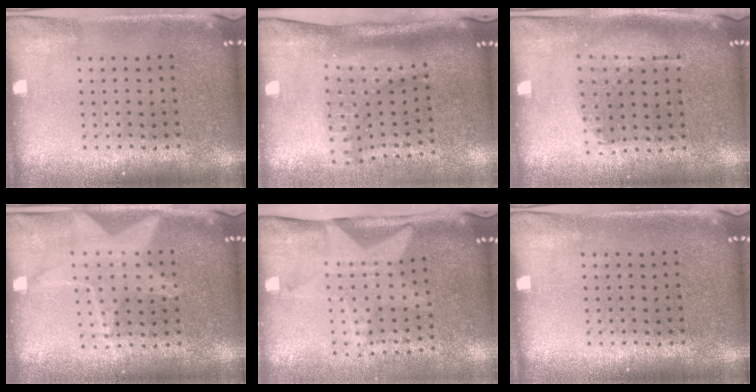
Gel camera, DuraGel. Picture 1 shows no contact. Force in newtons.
{"total": 2.3, "press": 1.6, "slide": 1.6}
{"total": 1.0, "press": 0.9, "slide": 0.4}
{"total": 1.2, "press": 1.2, "slide": 0.2}
{"total": 2.0, "press": 1.5, "slide": 1.3}
{"total": 0.0}